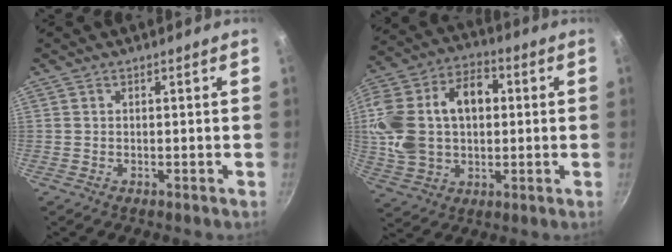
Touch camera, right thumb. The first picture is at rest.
{"total": 19.3, "force": [2.1, 13.4, 13.8], "torque": [-0.249, 0.034, 0.035]}